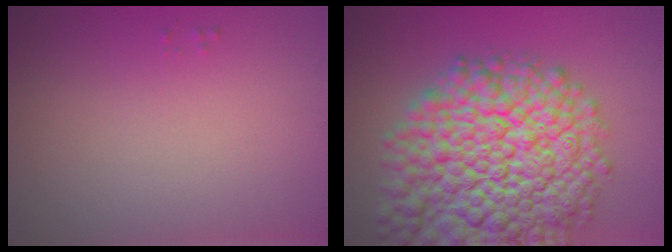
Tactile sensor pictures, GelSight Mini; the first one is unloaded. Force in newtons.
{"total": 15.8, "press": 15.8, "slide": 0.7}